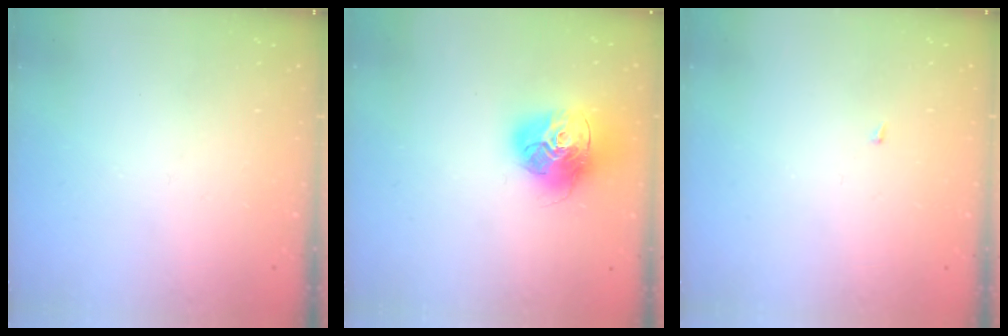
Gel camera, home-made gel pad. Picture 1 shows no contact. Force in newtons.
{"total": 16.1, "press": 16.0, "slide": 1.6}
{"total": 1.4, "press": 1.3, "slide": 0.1}